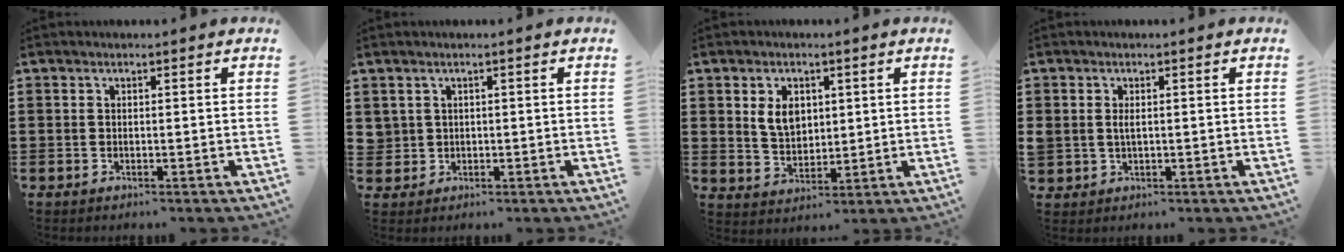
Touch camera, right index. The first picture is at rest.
{"total": 1.4, "force": [0.5, 1.3, 0.1], "torque": [-0.010, 0.005, 0.008]}
{"total": 5.1, "force": [1.5, 3.5, 3.3], "torque": [-0.069, 0.009, 0.025]}
{"total": 1.4, "force": [0.1, 0.9, 1.0], "torque": [-0.022, 0.006, 0.002]}